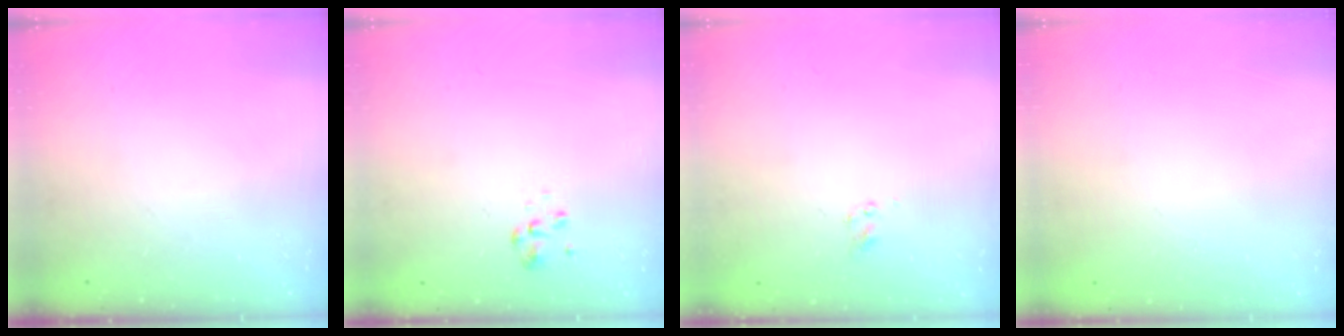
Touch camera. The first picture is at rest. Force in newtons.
{"total": 2.5, "press": 2.5, "slide": 0.6}
{"total": 1.9, "press": 1.7, "slide": 0.9}
{"total": 1.7, "press": 1.7, "slide": 0.2}